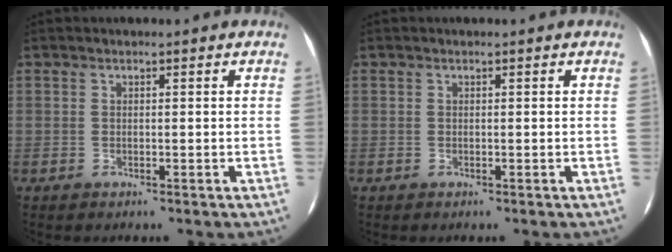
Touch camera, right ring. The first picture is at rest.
{"total": 0.0}